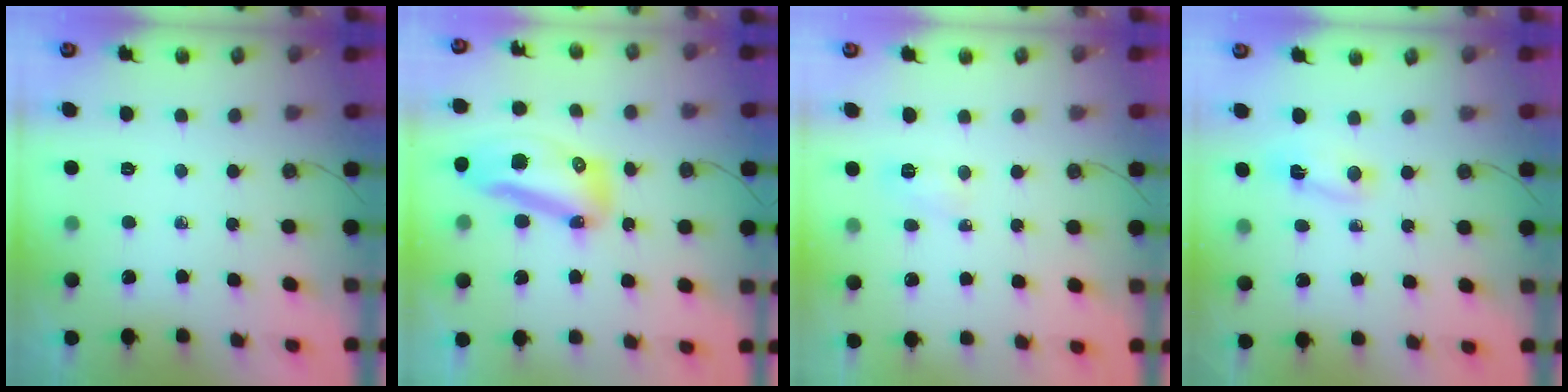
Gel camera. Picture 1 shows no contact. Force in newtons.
{"total": 13.3, "press": 13.2, "slide": 1.4}
{"total": 3.5, "press": 3.5, "slide": 0.5}
{"total": 2.4, "press": 2.3, "slide": 0.4}